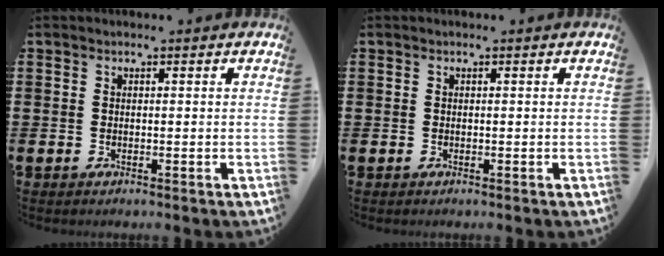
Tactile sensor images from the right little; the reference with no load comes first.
{"total": 0.0}